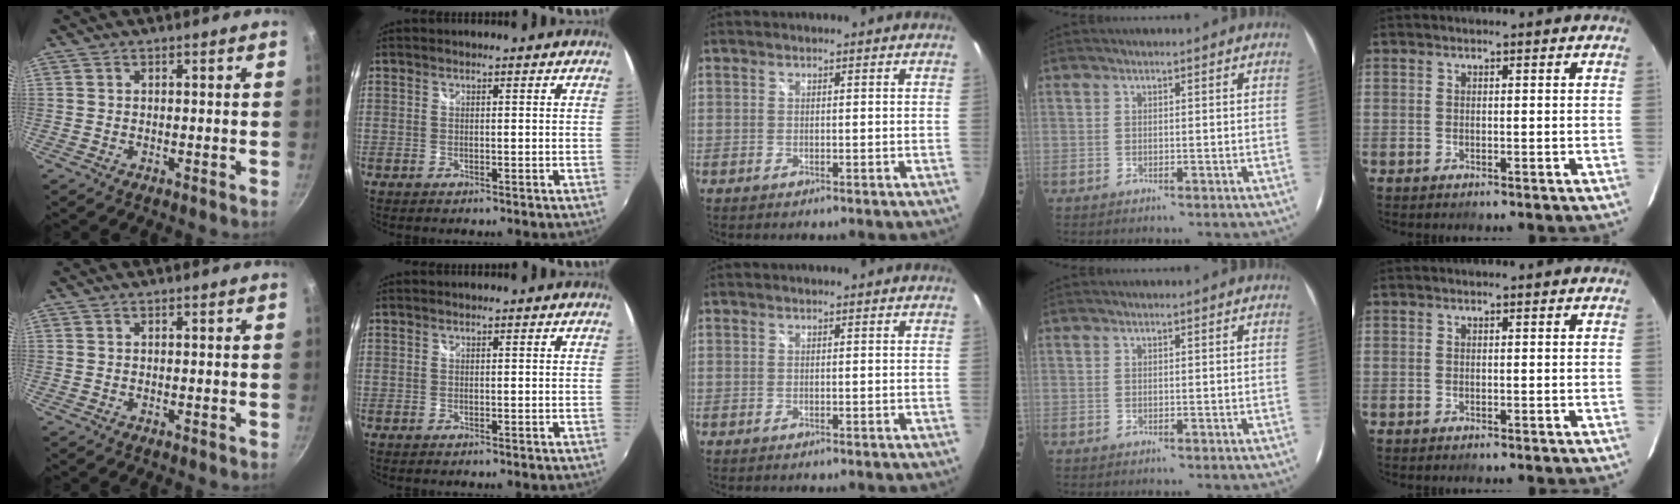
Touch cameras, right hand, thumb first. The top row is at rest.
{}